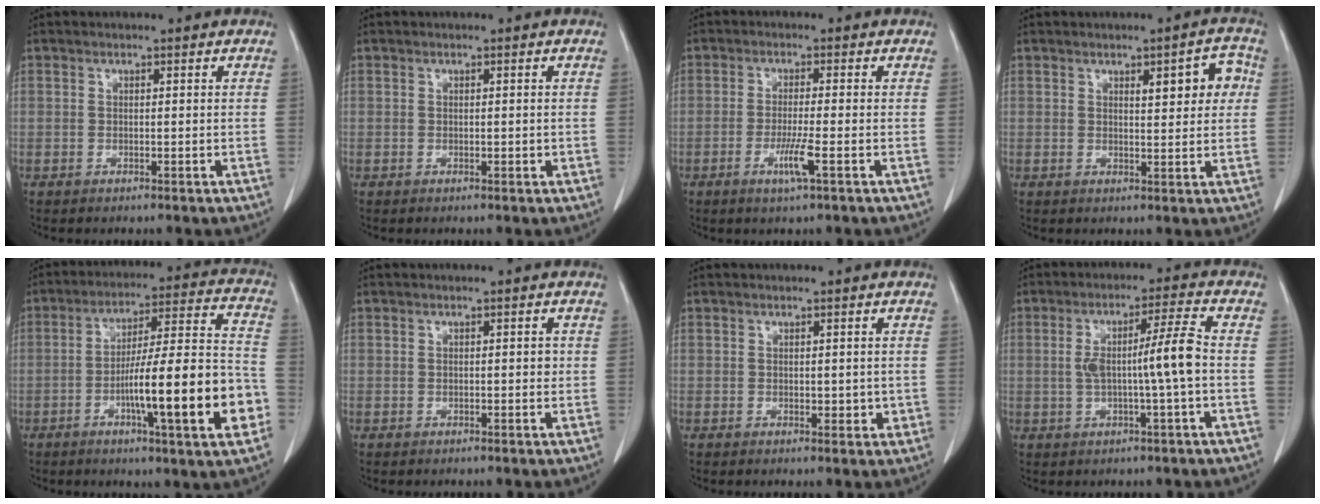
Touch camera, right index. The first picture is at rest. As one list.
[{"total": 0.7, "force": [-0.2, 0.2, 0.6], "torque": [-0.010, -0.002, -0.001]}, {"total": 4.2, "force": [-1.8, -0.4, 3.8], "torque": [-0.075, -0.010, -0.036]}, {"total": 5.6, "force": [1.6, 1.7, 5.1], "torque": [-0.063, 0.013, 0.023]}, {"total": 18.5, "force": [-5.9, 1.2, 17.5], "torque": [-0.252, 0.011, -0.087]}, {"total": 1.0, "force": [-0.1, 0.4, 0.8], "torque": [-0.010, 0.001, -0.002]}, {"total": 2.1, "force": [-0.2, 1.2, 1.7], "torque": [-0.018, -0.001, 0.000]}, {"total": 7.7, "force": [-0.7, -0.6, 7.6], "torque": [-0.136, 0.013, -0.008]}]